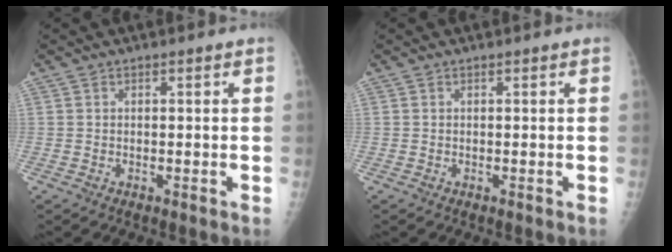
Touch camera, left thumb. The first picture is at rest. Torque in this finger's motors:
{"motor_torque": [0.02, 0.02, -0.01, -0.03, 0.00]}